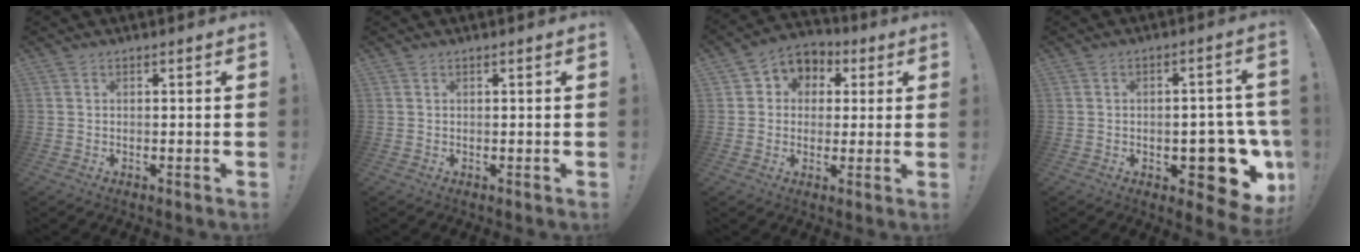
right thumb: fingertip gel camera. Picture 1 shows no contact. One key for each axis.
{"total": 0.5, "fx": 0.3, "fy": -0.1, "fz": 0.5, "tx": -0.008, "ty": 0.000, "tz": 0.004}
{"total": 6.7, "fx": 0.4, "fy": 6.3, "fz": 2.0, "tx": -0.030, "ty": 0.006, "tz": 0.014}
{"total": 13.1, "fx": -3.9, "fy": 6.9, "fz": 10.4, "tx": -0.101, "ty": 0.022, "tz": -0.053}